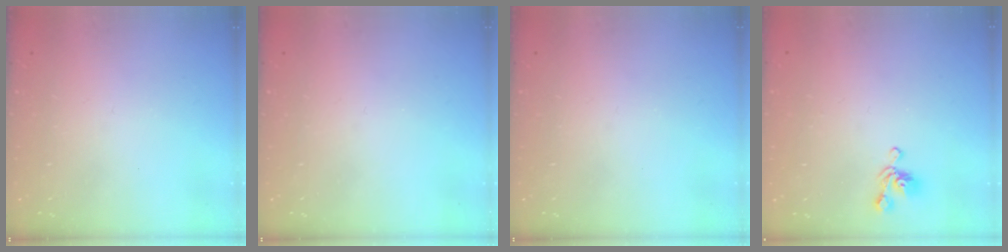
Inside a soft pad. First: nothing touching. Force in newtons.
{"total": 0.0}
{"total": 0.0}
{"total": 4.8, "press": 4.8, "slide": 0.2}